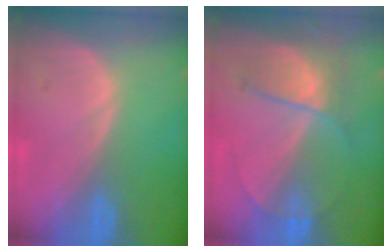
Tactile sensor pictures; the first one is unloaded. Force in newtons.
{"total": 7.3, "press": 6.2, "slide": 3.8}